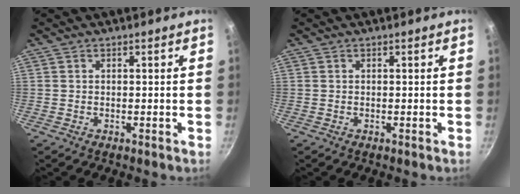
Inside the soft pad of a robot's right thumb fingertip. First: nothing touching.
{"total": 0.0}